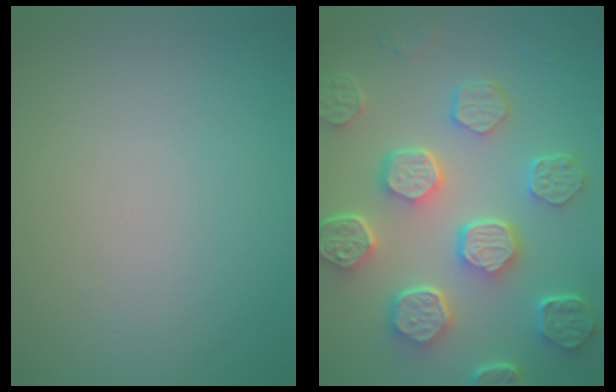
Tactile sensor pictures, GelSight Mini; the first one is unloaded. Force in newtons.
{"total": 8.1, "press": 6.1, "slide": 5.3}